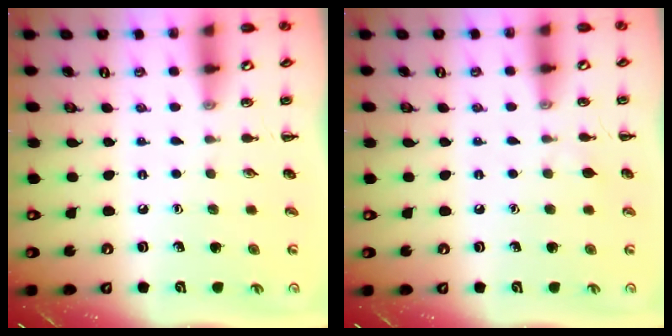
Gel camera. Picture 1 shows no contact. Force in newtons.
{"total": 2.8, "press": 2.6, "slide": 0.8}